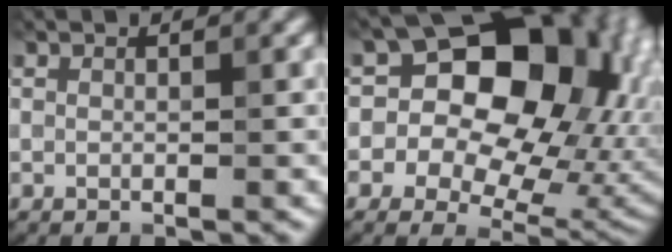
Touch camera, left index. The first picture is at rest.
{"total": 15.8, "force": [3.0, 12.0, 9.8], "torque": [-0.136, 0.035, 0.070]}